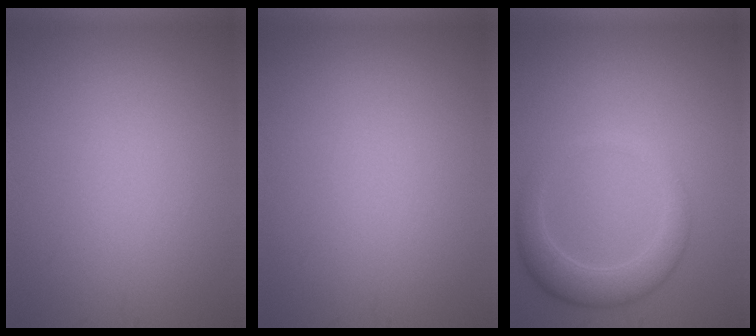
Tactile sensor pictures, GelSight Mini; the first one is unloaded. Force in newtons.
{"total": 0.0}
{"total": 3.6, "press": 3.6, "slide": 0.3}